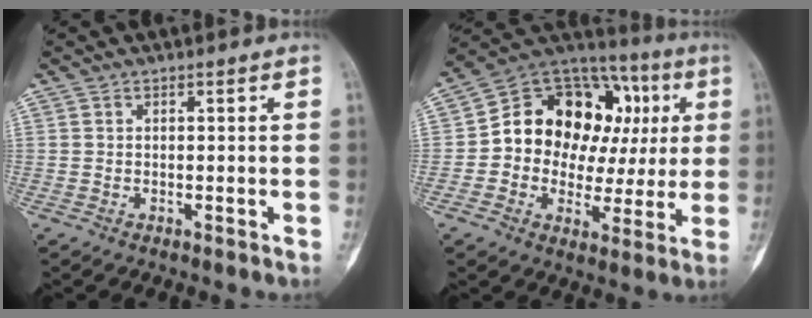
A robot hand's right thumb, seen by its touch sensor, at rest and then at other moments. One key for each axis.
{"total": 22.8, "fx": 3.2, "fy": 16.4, "fz": 15.5, "tx": -0.176, "ty": 0.049, "tz": 0.054}